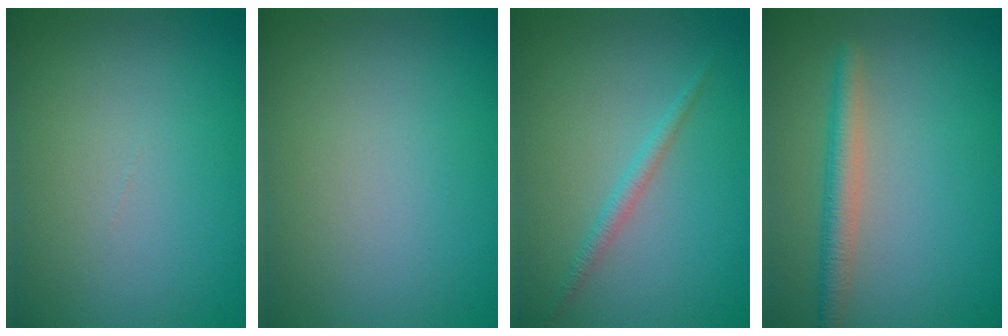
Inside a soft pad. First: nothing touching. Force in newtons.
{"total": 0.0}
{"total": 1.3, "press": 1.3, "slide": 0.0}
{"total": 2.7, "press": 2.7, "slide": 0.2}